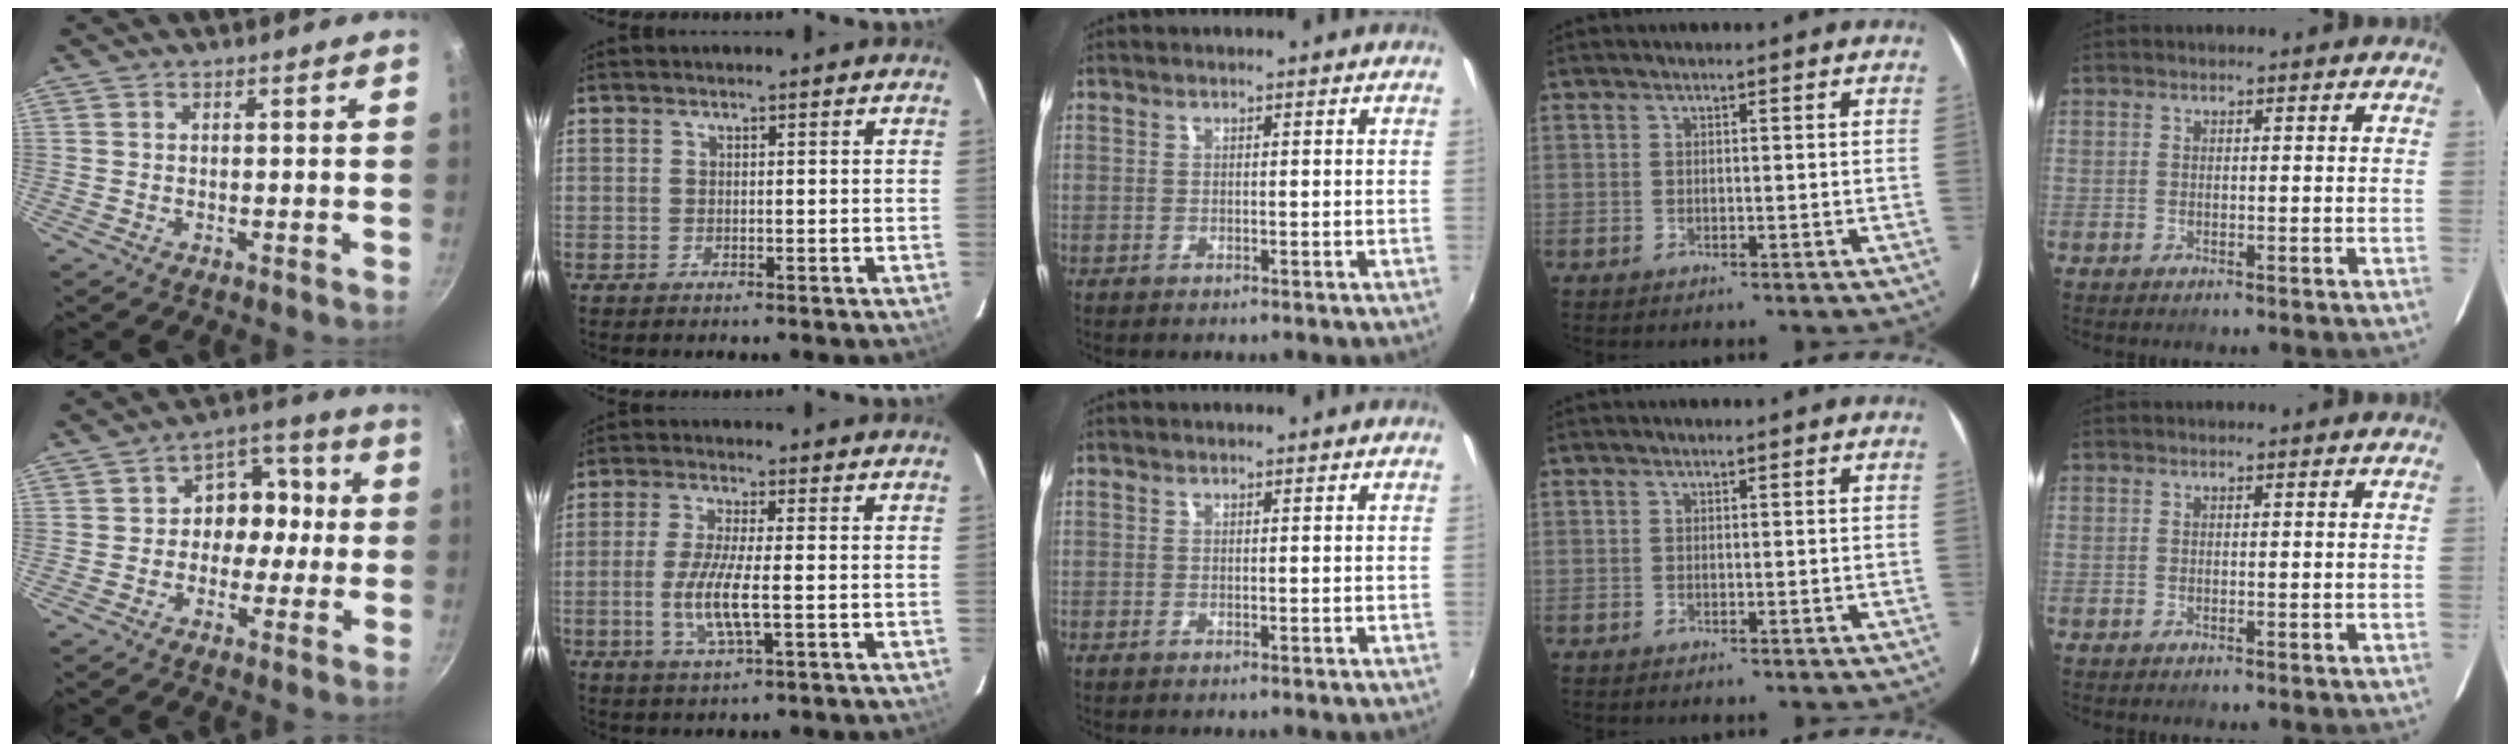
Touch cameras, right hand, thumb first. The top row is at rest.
{"thumb": {"total": 9.5, "force": [-0.5, 7.8, 5.5], "torque": [-0.017, 0.034, -0.022]}, "index": {"total": 8.2, "force": [-1.5, 1.3, 8.0], "torque": [-0.161, -0.008, -0.031]}}